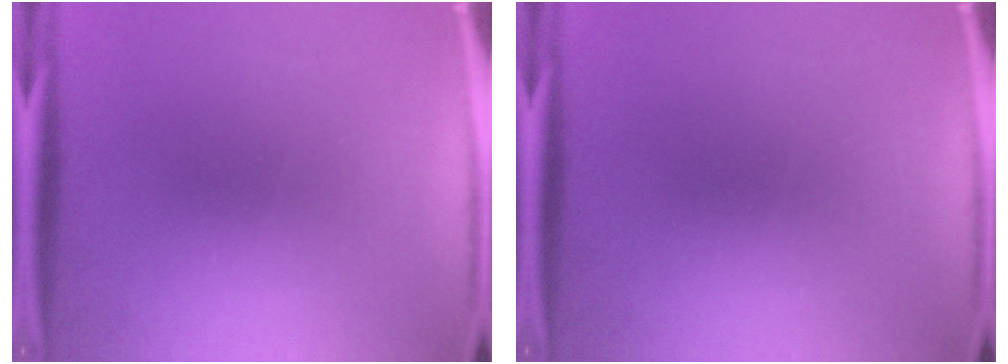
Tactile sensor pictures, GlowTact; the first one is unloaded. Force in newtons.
{"total": 0.0}